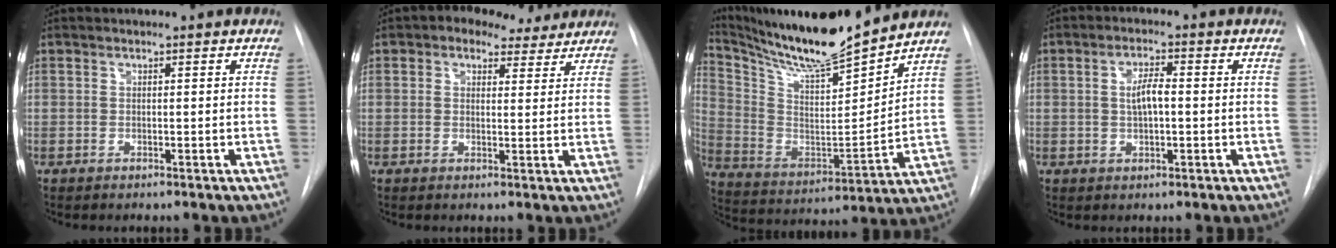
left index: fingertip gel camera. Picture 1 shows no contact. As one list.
[{"total": 6.5, "force": [4.7, 3.8, 2.6], "torque": [-0.028, 0.018, 0.055]}, {"total": 17.3, "force": [15.7, 0.1, 7.3], "torque": [-0.147, -0.026, 0.275]}, {"total": 3.9, "force": [-0.4, 1.1, 3.8], "torque": [-0.072, 0.000, -0.008]}]